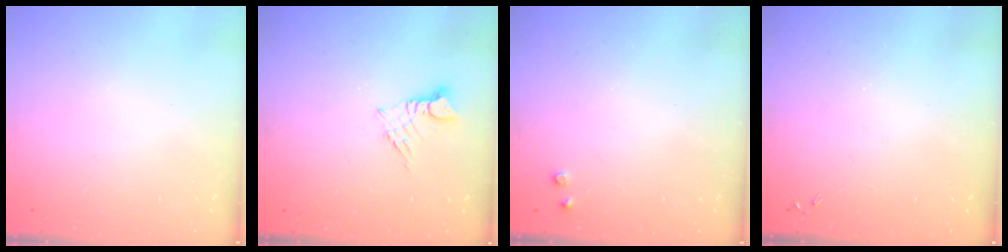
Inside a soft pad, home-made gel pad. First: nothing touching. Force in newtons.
{"total": 3.4, "press": 3.4, "slide": 0.4}
{"total": 2.8, "press": 2.8, "slide": 0.5}
{"total": 0.0}